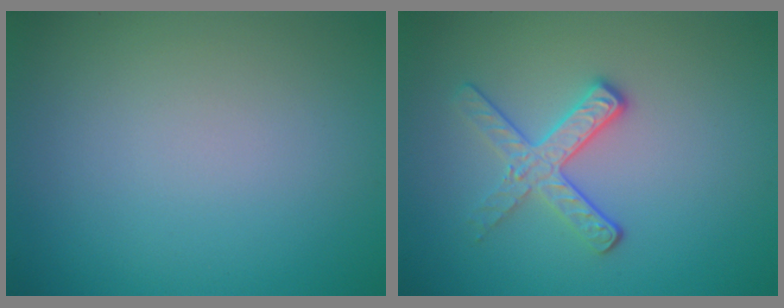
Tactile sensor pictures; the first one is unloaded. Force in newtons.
{"total": 2.9, "press": 2.6, "slide": 1.3}